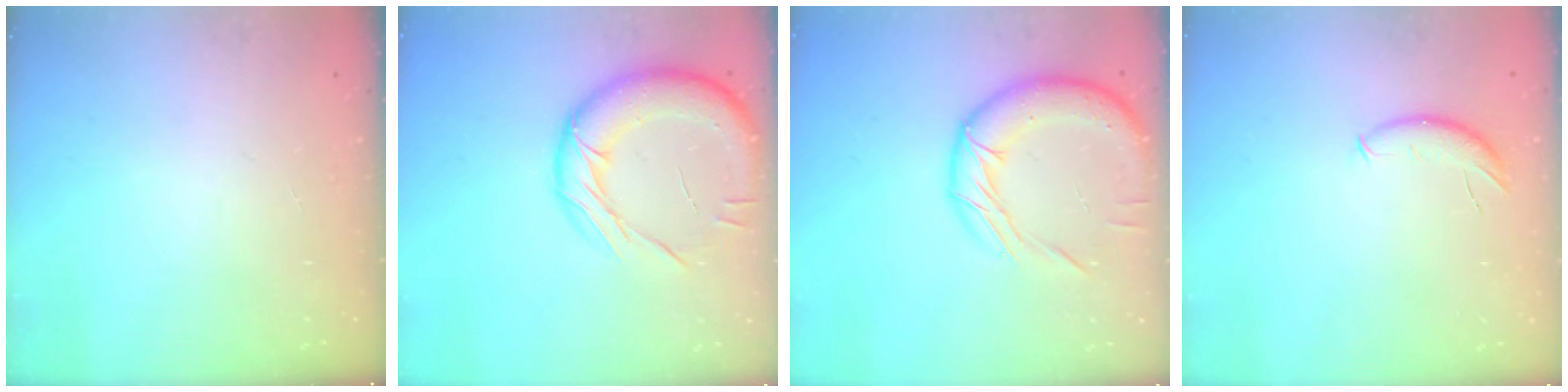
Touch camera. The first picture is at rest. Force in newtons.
{"total": 17.3, "press": 17.2, "slide": 1.6}
{"total": 16.9, "press": 16.8, "slide": 2.3}
{"total": 7.3, "press": 7.2, "slide": 0.6}